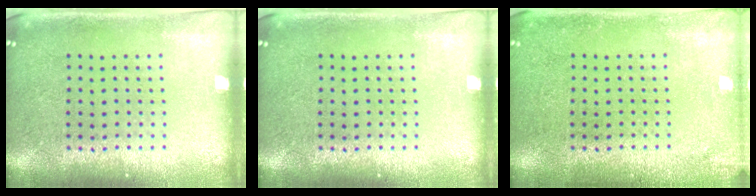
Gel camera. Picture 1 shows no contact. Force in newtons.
{"total": 0.0}
{"total": 1.2, "press": 1.2, "slide": 0.0}